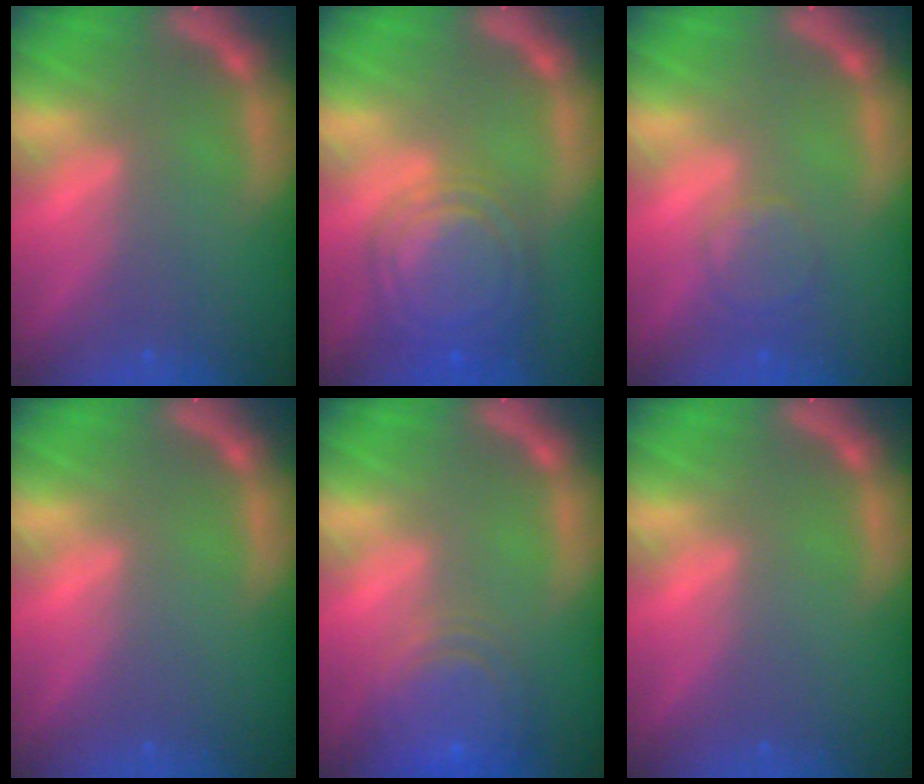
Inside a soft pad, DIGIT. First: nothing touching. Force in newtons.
{"total": 9.1}
{"total": 2.9}
{"total": 0.0}
{"total": 7.5}
{"total": 0.0}